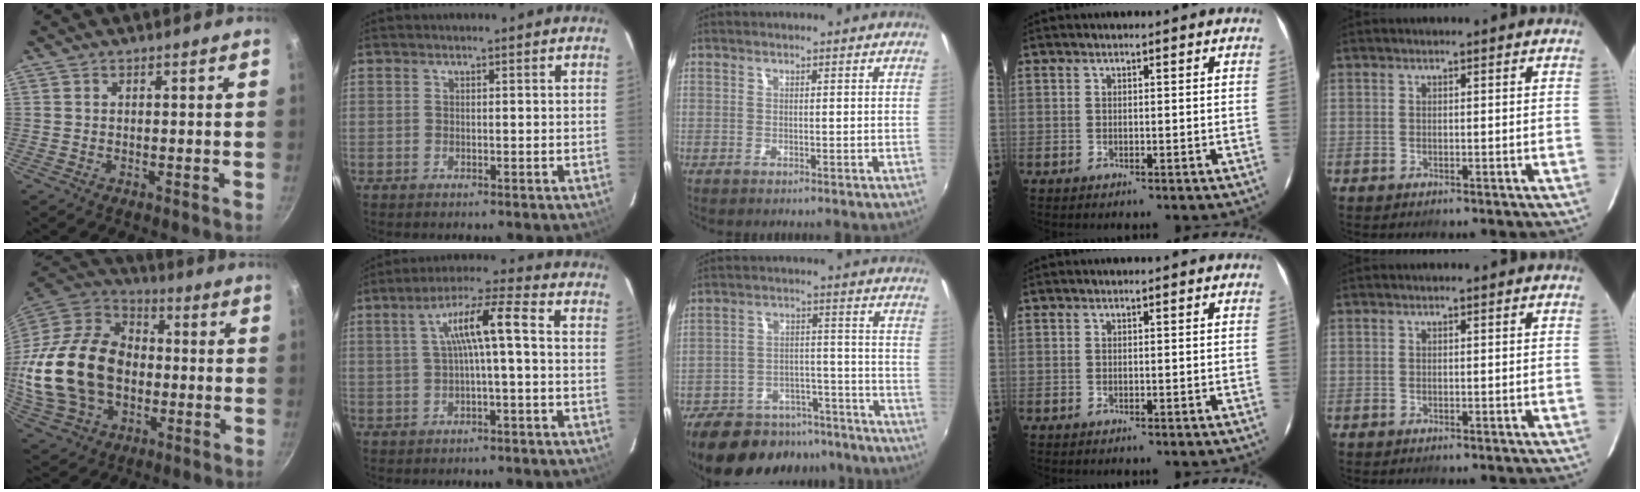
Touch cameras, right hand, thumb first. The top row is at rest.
{"thumb": {"total": 26.6, "force": [-2.0, 19.0, 18.4], "torque": [-0.343, 0.032, -0.026]}, "index": {"total": 7.7, "force": [0.0, 0.5, 7.7], "torque": [-0.143, 0.022, 0.006]}, "middle": {"total": 19.1, "force": [-17.1, 3.5, 7.7], "torque": [-0.149, -0.010, -0.225]}}